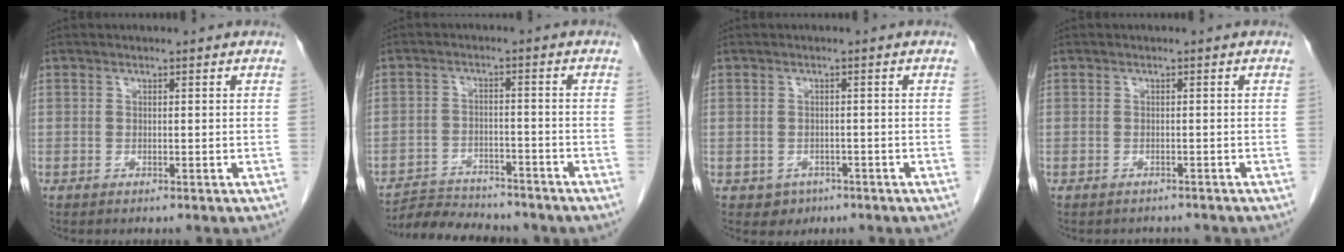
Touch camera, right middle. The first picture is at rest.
{"total": 9.3, "force": [-8.8, 2.1, 1.9], "torque": [-0.030, 0.008, -0.133]}
{"total": 2.2, "force": [-1.2, 1.8, 0.3], "torque": [-0.009, 0.006, -0.011]}
{"total": 2.7, "force": [-2.5, 0.9, 0.2], "torque": [-0.005, -0.004, -0.032]}